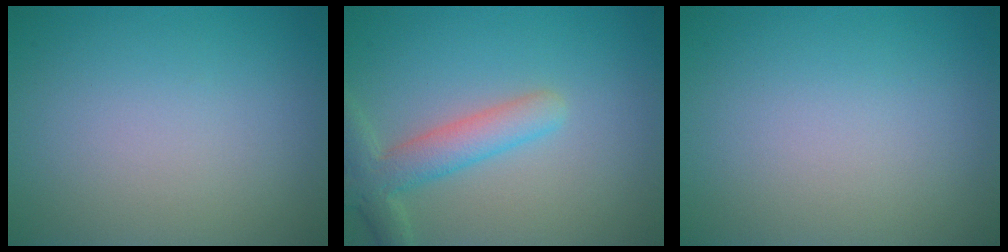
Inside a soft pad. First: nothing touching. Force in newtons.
{"total": 3.9, "press": 3.9, "slide": 0.3}
{"total": 0.0}